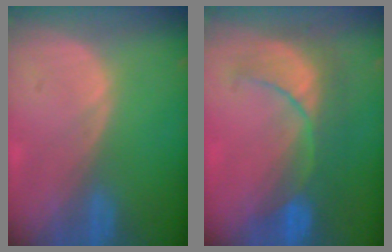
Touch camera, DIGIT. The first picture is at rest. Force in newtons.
{"total": 8.3, "press": 8.2, "slide": 1.1}